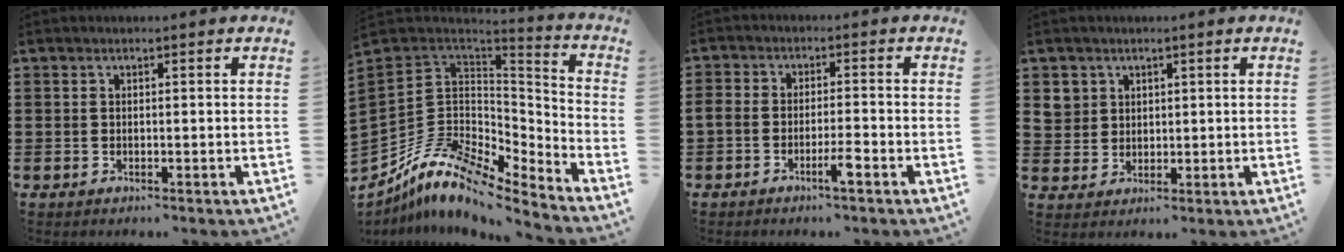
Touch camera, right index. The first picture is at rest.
{"total": 10.7, "force": [-7.0, 5.6, 5.7], "torque": [-0.148, -0.002, -0.143]}
{"total": 3.4, "force": [-2.3, 0.6, 2.4], "torque": [-0.048, 0.004, -0.044]}
{"total": 4.3, "force": [2.0, 3.8, 0.4], "torque": [-0.029, 0.015, 0.038]}